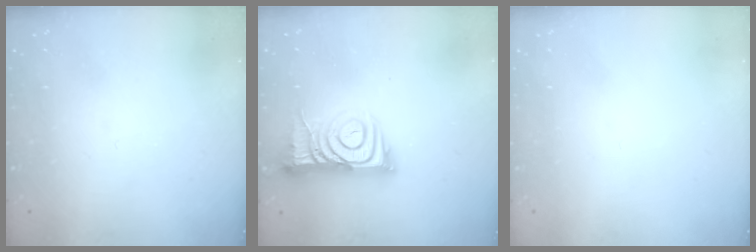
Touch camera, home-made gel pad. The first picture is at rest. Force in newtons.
{"total": 11.5, "press": 11.4, "slide": 1.1}
{"total": 1.5, "press": 1.5, "slide": 0.1}